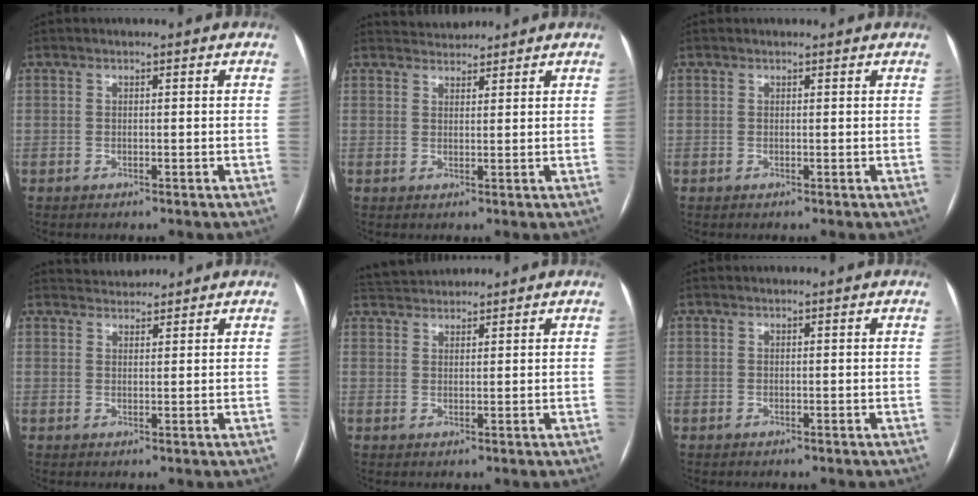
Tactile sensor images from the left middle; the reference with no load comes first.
{"total": 3.1, "force": [3.1, 0.7, -0.1], "torque": [-0.003, 0.022, 0.054]}
{"total": 0.9, "force": [0.9, 0.3, 0.0], "torque": [-0.008, 0.009, 0.010]}
{"total": 3.0, "force": [2.9, 0.7, -0.1], "torque": [-0.003, 0.021, 0.052]}
{"total": 4.8, "force": [4.7, 0.7, 0.6], "torque": [-0.017, 0.033, 0.087]}
{"total": 0.0}